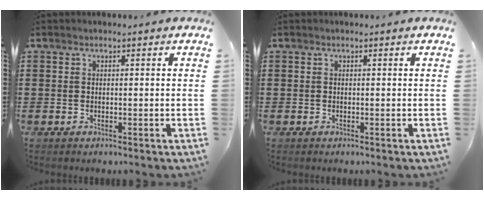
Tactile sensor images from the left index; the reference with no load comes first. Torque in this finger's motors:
{"motor_torque": [-0.01, 0.01, 0.00, 0.00]}